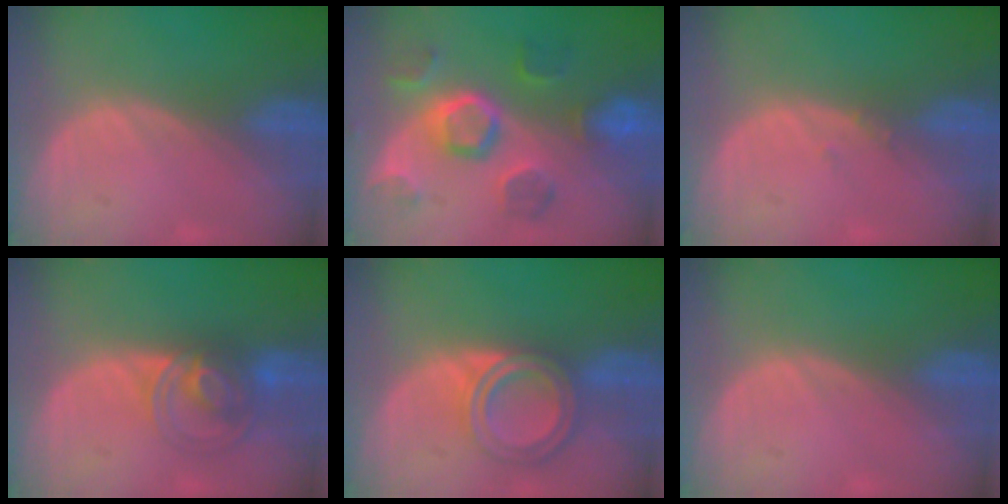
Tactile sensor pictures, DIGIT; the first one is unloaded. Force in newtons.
{"total": 9.4, "press": 9.0, "slide": 2.7}
{"total": 0.7, "press": 0.7, "slide": 0.3}
{"total": 7.3, "press": 6.3, "slide": 3.7}
{"total": 6.8, "press": 6.0, "slide": 3.2}
{"total": 0.0}